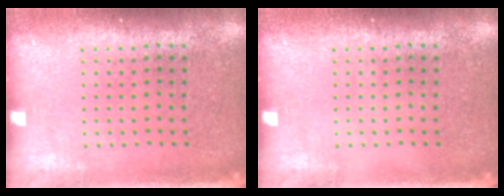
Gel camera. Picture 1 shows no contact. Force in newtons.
{"total": 0.0}